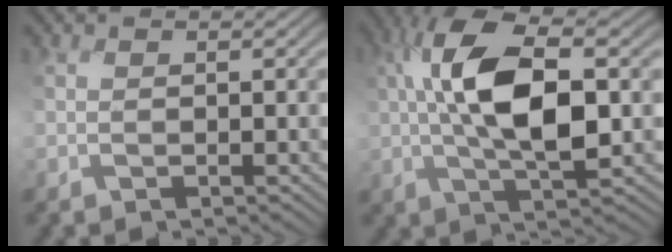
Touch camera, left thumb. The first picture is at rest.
{"total": 11.9, "force": [1.3, 5.4, 10.6], "torque": [-0.210, 0.011, 0.016]}